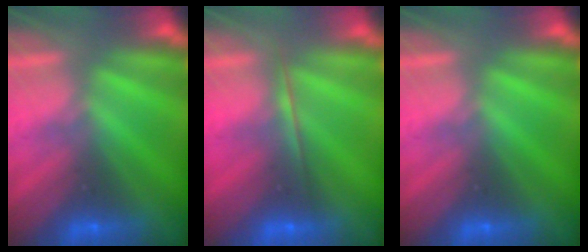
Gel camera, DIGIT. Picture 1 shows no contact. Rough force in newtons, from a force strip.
{"total": 1.7}
{"total": 0.0}